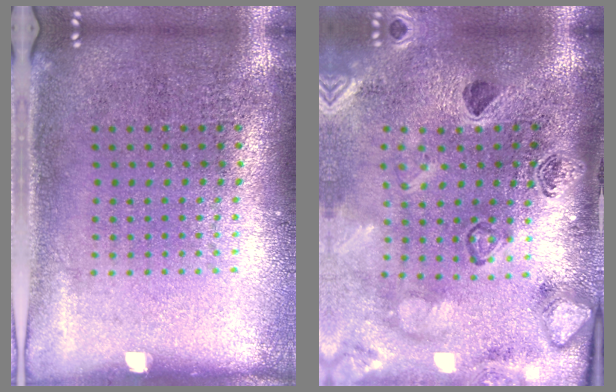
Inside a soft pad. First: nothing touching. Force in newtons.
{"total": 2.7, "press": 2.5, "slide": 1.0}